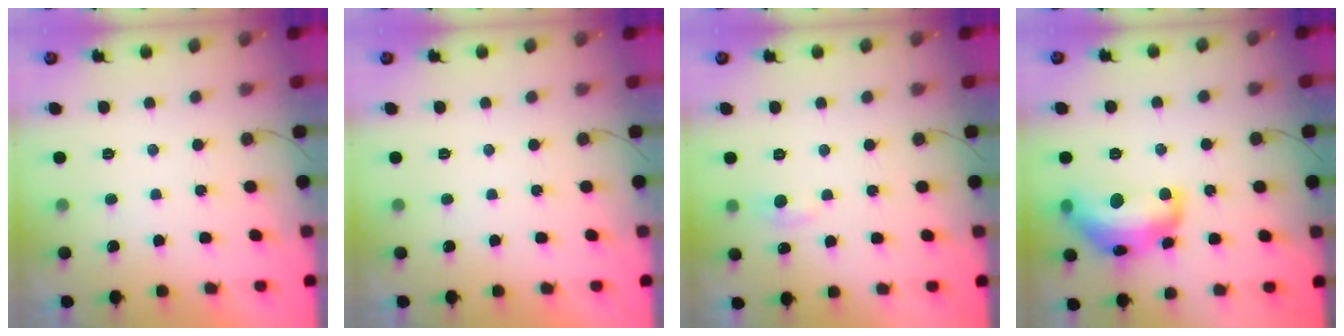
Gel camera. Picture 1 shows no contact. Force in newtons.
{"total": 0.0}
{"total": 4.5, "press": 4.4, "slide": 0.7}
{"total": 16.1, "press": 16.1, "slide": 0.9}